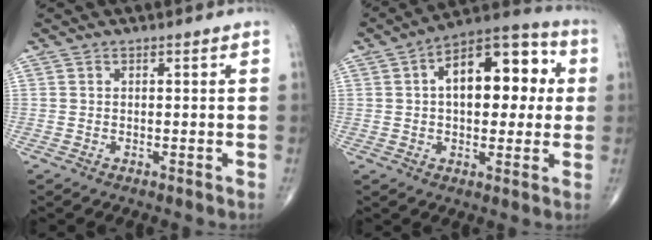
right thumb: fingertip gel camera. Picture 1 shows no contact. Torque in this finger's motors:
{"motor_torque": [1.06, 3.06, 0.95, -0.03, 0.12]}